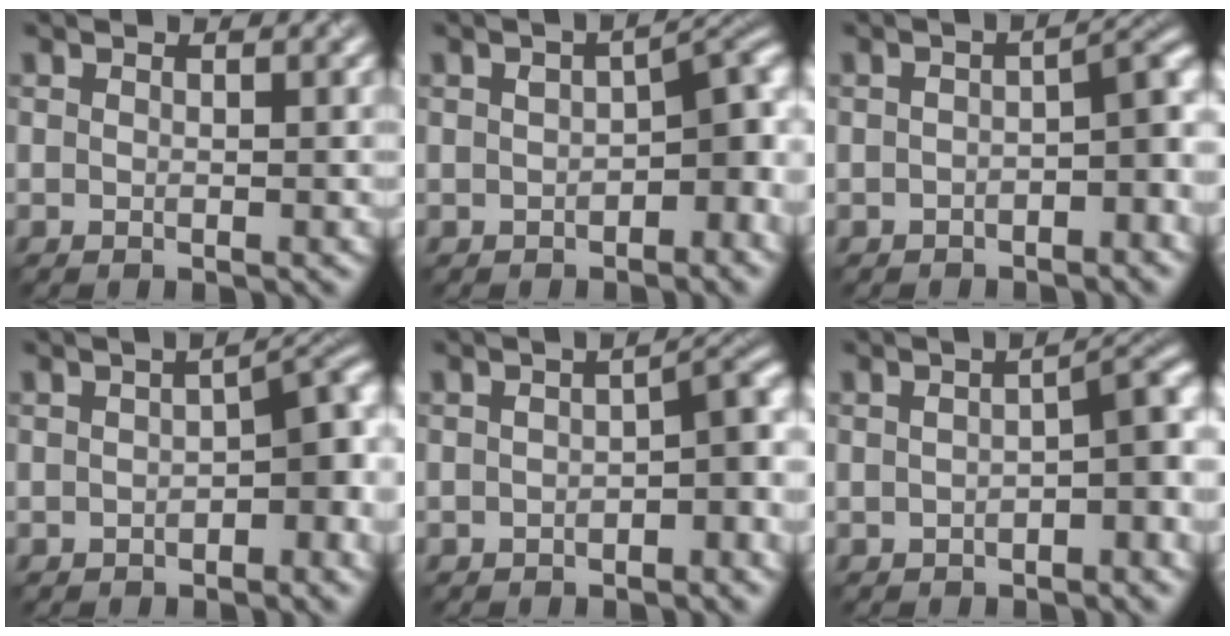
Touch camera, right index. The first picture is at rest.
{"total": 5.7, "force": [-1.0, 3.1, 4.7], "torque": [-0.046, 0.009, -0.021]}
{"total": 4.0, "force": [-1.7, 1.7, 3.2], "torque": [-0.036, 0.012, -0.031]}
{"total": 4.9, "force": [-1.2, 2.4, 4.1], "torque": [-0.037, 0.007, -0.023]}
{"total": 3.9, "force": [-1.3, 1.7, 3.3], "torque": [-0.038, 0.011, -0.025]}
{"total": 4.3, "force": [-1.2, 1.5, 3.8], "torque": [-0.048, 0.012, -0.022]}